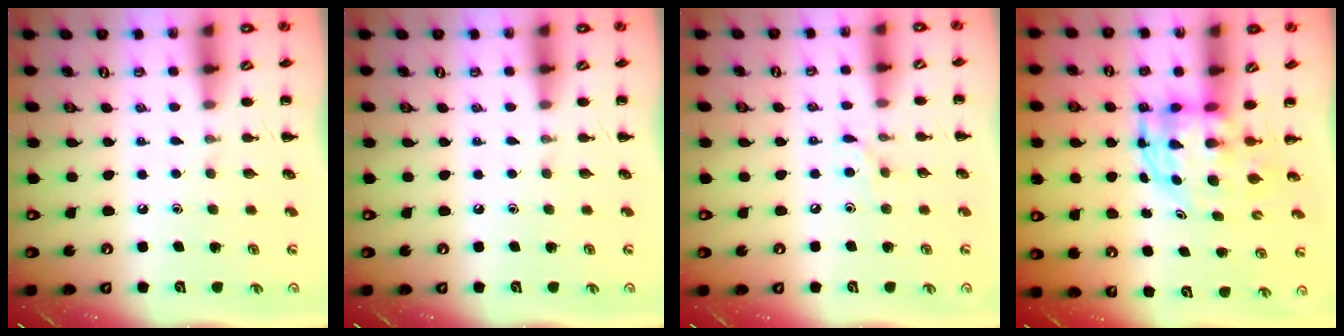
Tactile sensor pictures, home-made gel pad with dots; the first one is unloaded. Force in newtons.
{"total": 0.0}
{"total": 6.5, "press": 6.2, "slide": 2.2}
{"total": 4.2, "press": 4.0, "slide": 1.1}